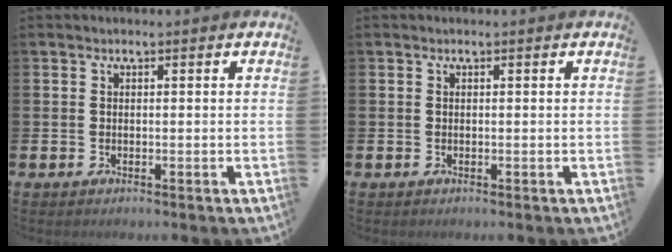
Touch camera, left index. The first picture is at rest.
{"total": 0.0}